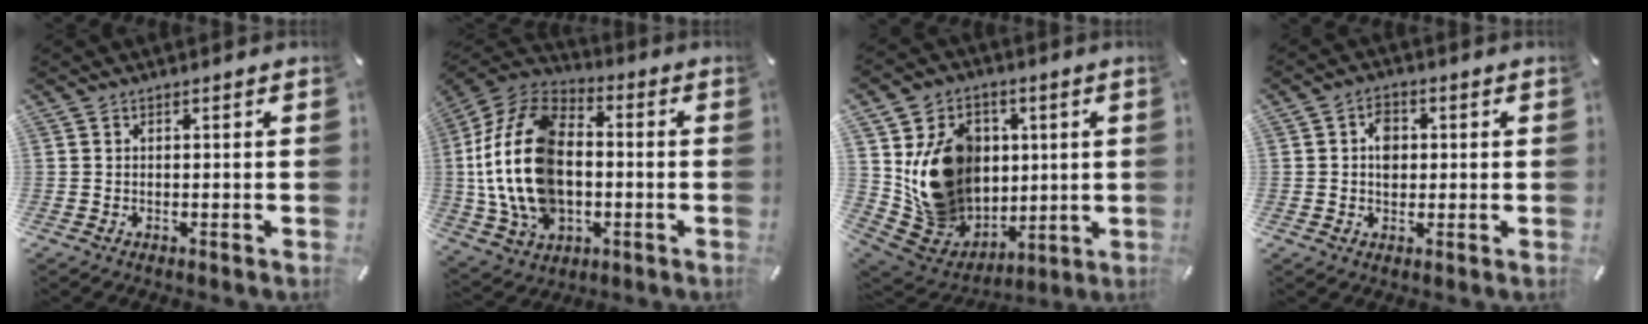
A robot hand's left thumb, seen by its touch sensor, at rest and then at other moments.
{"total": 21.0, "force": [-1.7, 14.5, 15.0], "torque": [-0.338, 0.017, -0.031]}
{"total": 17.7, "force": [2.9, 15.9, 7.1], "torque": [-0.105, -0.017, 0.072]}
{"total": 4.4, "force": [0.6, 3.5, 2.6], "torque": [-0.028, 0.001, 0.004]}